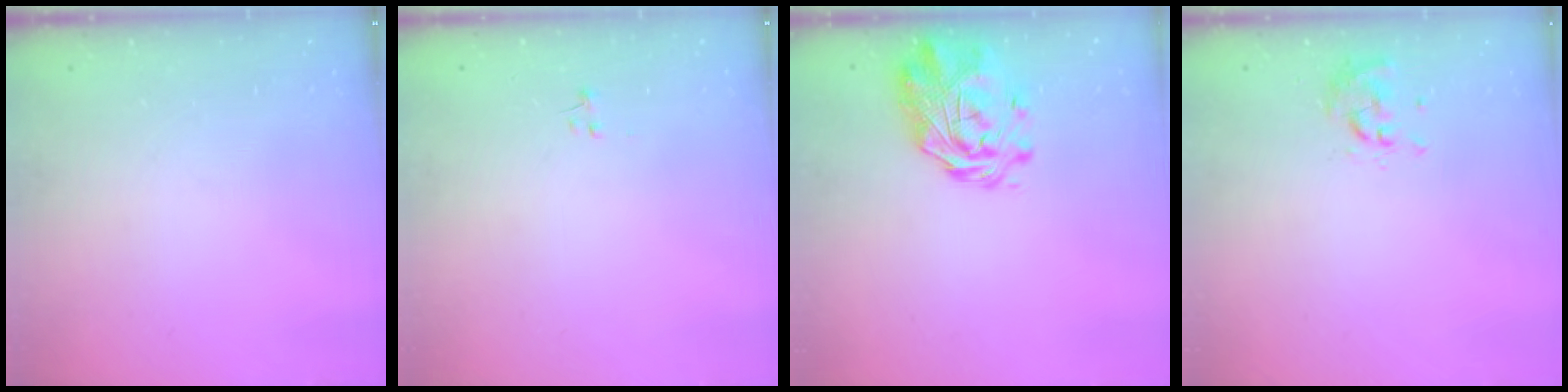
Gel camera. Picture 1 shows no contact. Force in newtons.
{"total": 0.6, "press": 0.6, "slide": 0.3}
{"total": 2.9, "press": 2.6, "slide": 1.4}
{"total": 0.0}